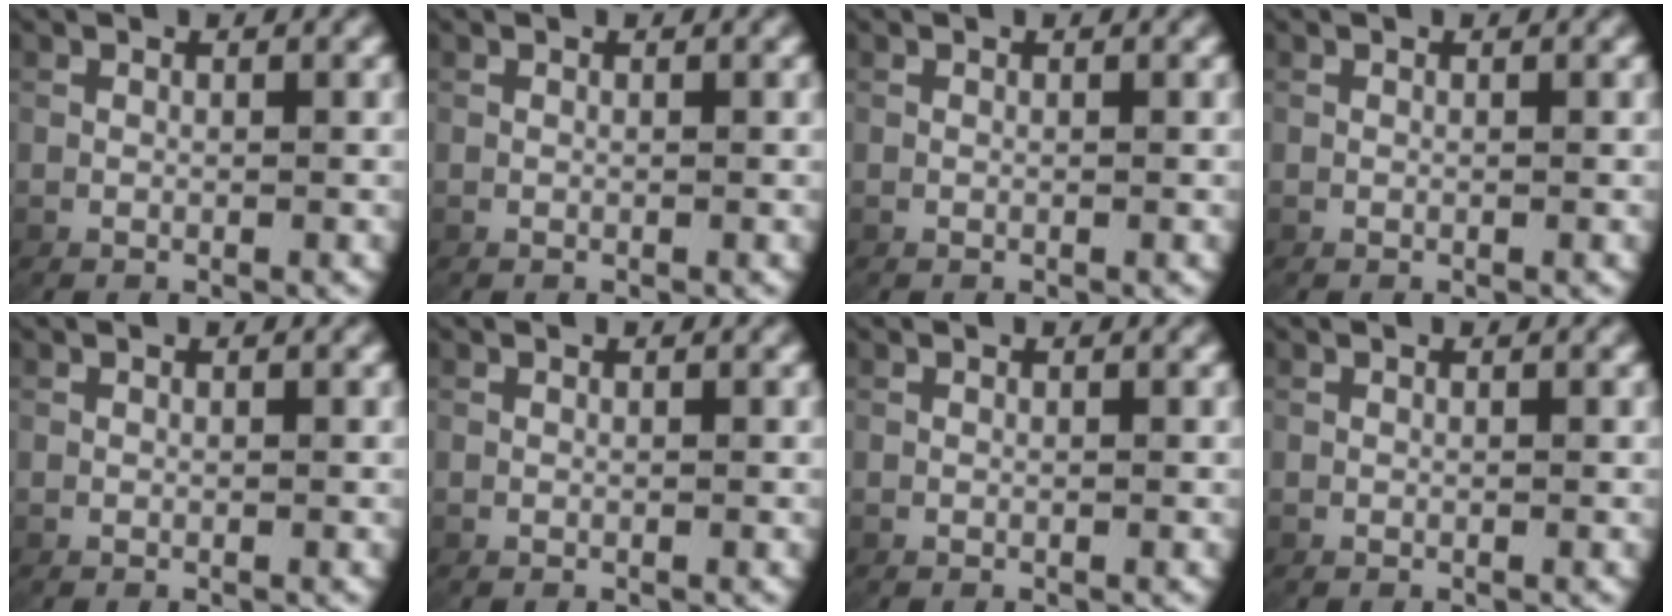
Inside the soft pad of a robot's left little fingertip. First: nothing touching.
{"total": 0.0}
{"total": 0.0}
{"total": 0.0}
{"total": 0.0}
{"total": 0.0}
{"total": 0.0}
{"total": 0.0}